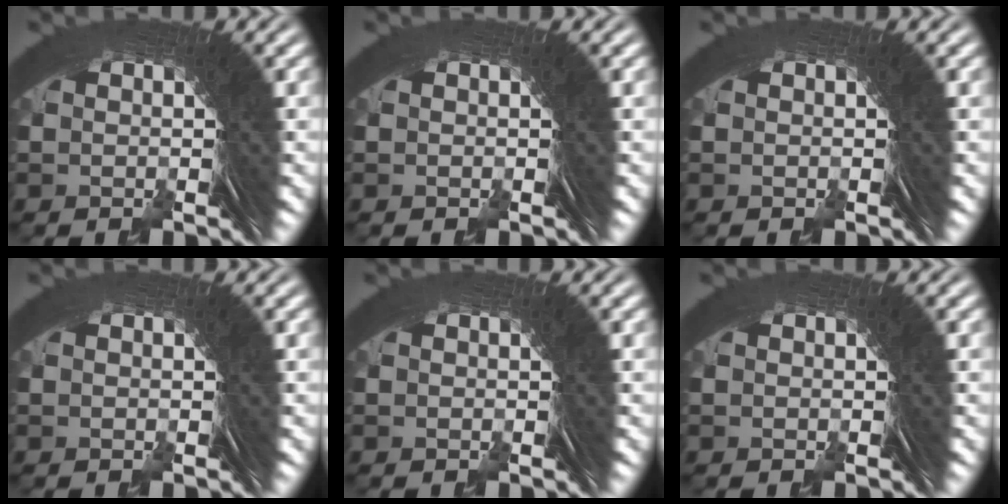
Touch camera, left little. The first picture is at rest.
{"total": 0.0}
{"total": 0.0}
{"total": 0.0}
{"total": 0.0}
{"total": 0.0}